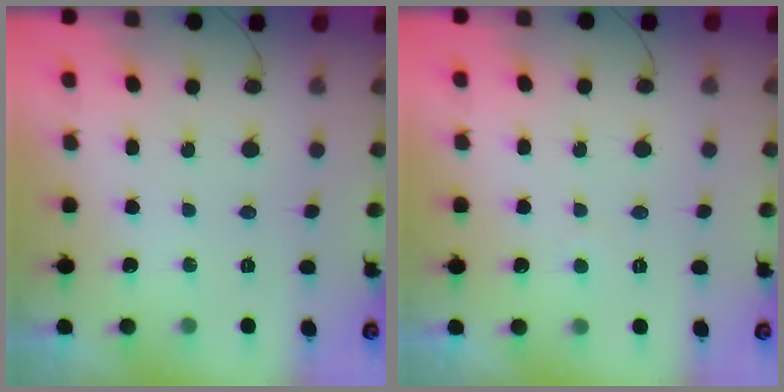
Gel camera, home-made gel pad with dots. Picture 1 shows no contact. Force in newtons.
{"total": 2.6, "press": 2.6, "slide": 0.3}